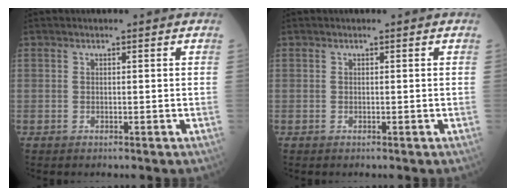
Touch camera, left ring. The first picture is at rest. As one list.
[{"total": 0.0}]